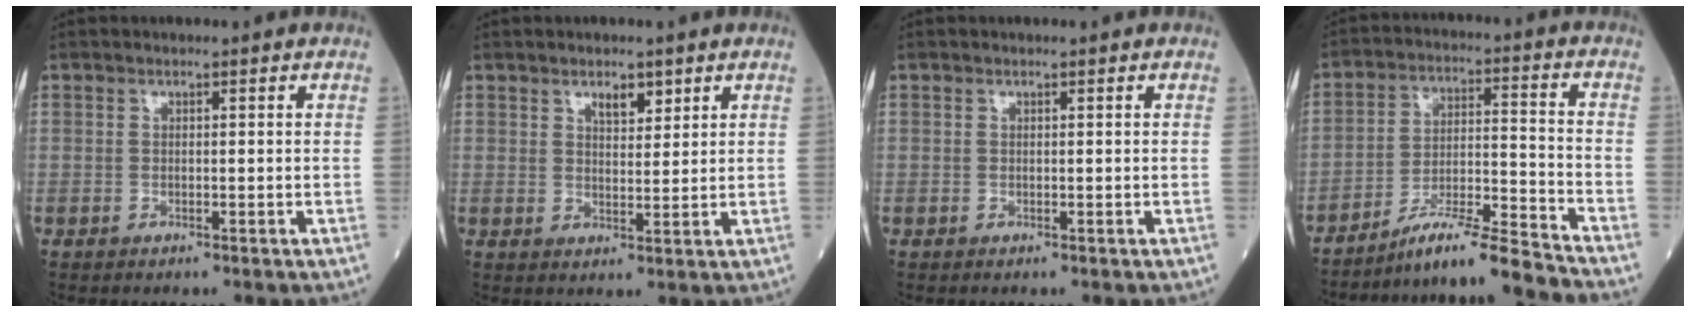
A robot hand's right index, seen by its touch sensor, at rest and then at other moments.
{"total": 3.1, "force": [2.1, 1.3, 2.0], "torque": [-0.029, -0.003, 0.036]}
{"total": 0.0}
{"total": 11.0, "force": [-10.1, -2.1, 4.0], "torque": [-0.057, 0.009, -0.177]}